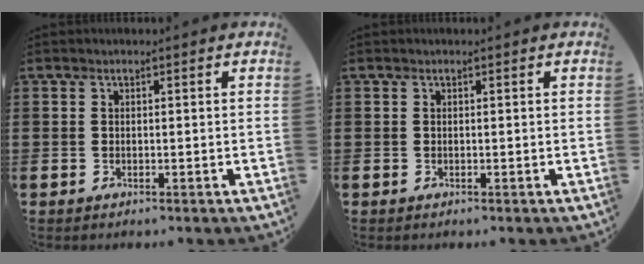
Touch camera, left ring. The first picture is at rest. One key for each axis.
{"total": 0.0}